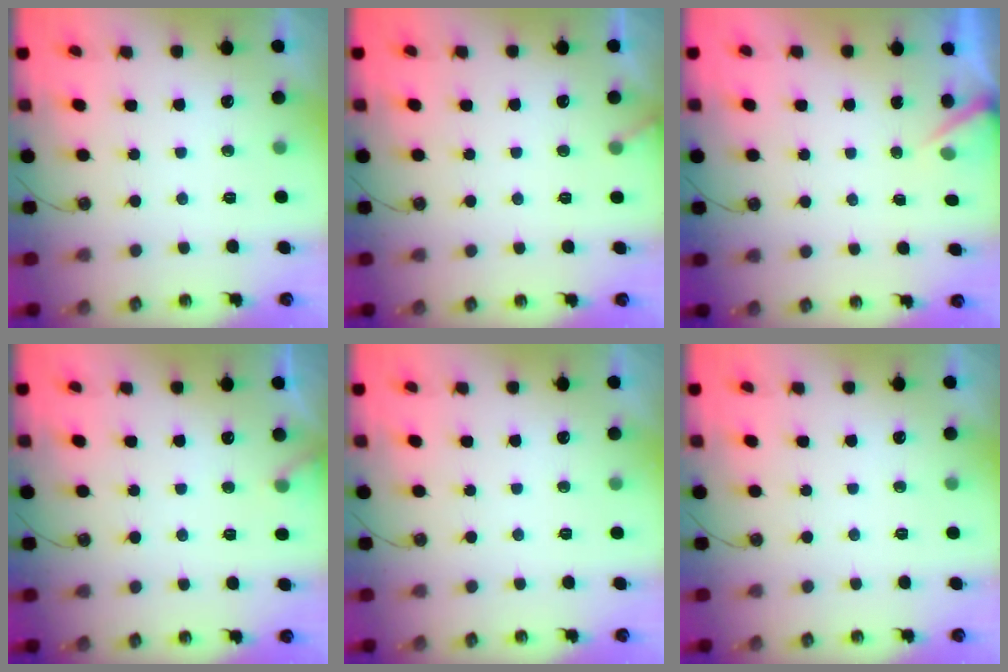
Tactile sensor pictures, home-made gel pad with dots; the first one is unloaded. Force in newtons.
{"total": 2.9, "press": 2.9, "slide": 0.2}
{"total": 2.9, "press": 2.9, "slide": 0.2}
{"total": 5.4, "press": 5.4, "slide": 0.4}
{"total": 0.0}
{"total": 0.0}